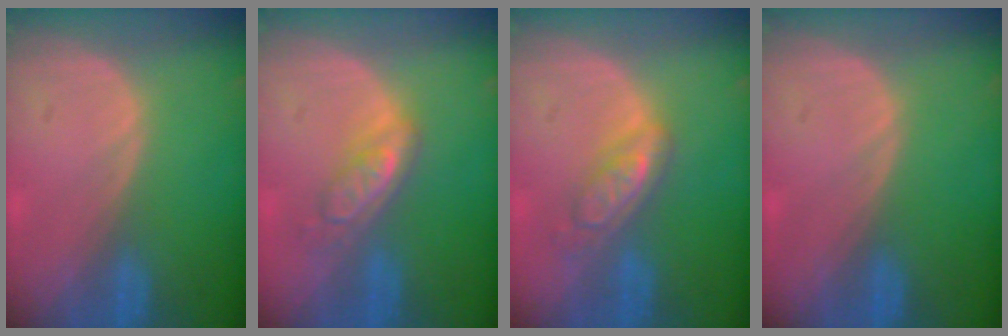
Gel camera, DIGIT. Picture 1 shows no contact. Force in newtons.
{"total": 5.3, "press": 4.6, "slide": 2.6}
{"total": 5.6, "press": 4.9, "slide": 2.8}
{"total": 0.0}